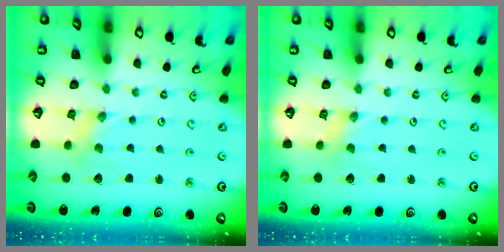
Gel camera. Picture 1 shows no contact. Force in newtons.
{"total": 0.0}